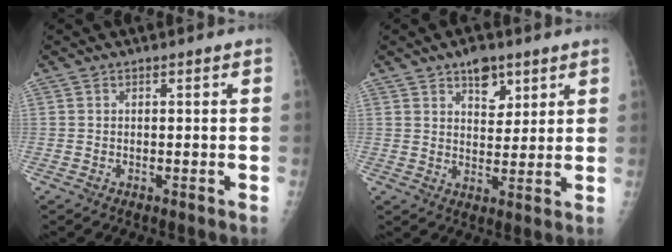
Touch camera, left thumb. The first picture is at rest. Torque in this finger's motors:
{"motor_torque": [0.72, 0.48, 0.41, -0.55, 0.09]}